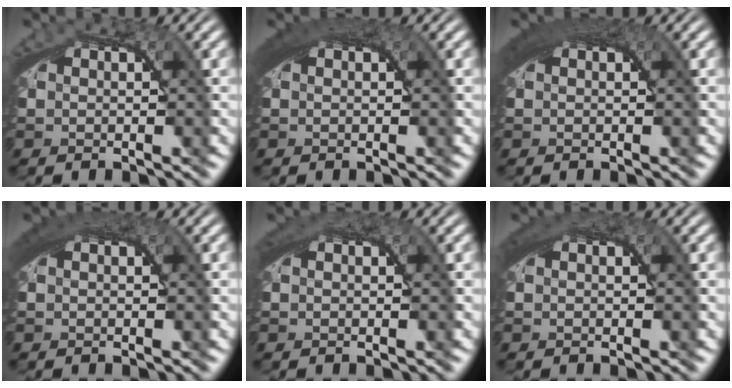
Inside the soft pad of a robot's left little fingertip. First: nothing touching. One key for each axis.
{"total": 3.6, "fx": 1.6, "fy": 1.2, "fz": 2.9, "tx": -0.042, "ty": 0.014, "tz": 0.021}
{"total": 3.9, "fx": 1.7, "fy": 1.3, "fz": 3.2, "tx": -0.044, "ty": 0.015, "tz": 0.022}
{"total": 3.0, "fx": 1.5, "fy": 1.0, "fz": 2.4, "tx": -0.037, "ty": 0.012, "tz": 0.020}
{"total": 2.2, "fx": 1.1, "fy": 1.0, "fz": 1.6, "tx": -0.026, "ty": 0.010, "tz": 0.014}
{"total": 2.6, "fx": 1.3, "fy": 0.9, "fz": 2.1, "tx": -0.033, "ty": 0.010, "tz": 0.017}